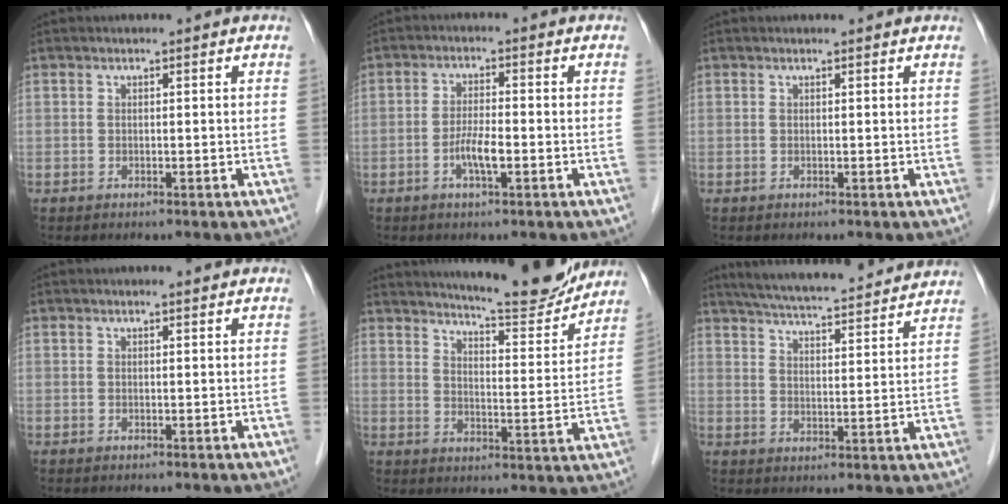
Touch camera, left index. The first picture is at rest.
{"total": 3.8, "force": [-1.4, 0.6, 3.5], "torque": [-0.070, -0.001, -0.028]}
{"total": 1.1, "force": [1.1, 0.1, 0.2], "torque": [-0.012, 0.007, 0.011]}
{"total": 0.8, "force": [0.8, 0.0, 0.3], "torque": [-0.011, 0.002, 0.011]}
{"total": 14.5, "force": [13.6, 1.1, 4.9], "torque": [-0.074, -0.027, 0.182]}
{"total": 20.9, "force": [19.1, 2.2, 8.1], "torque": [-0.131, 0.016, 0.259]}